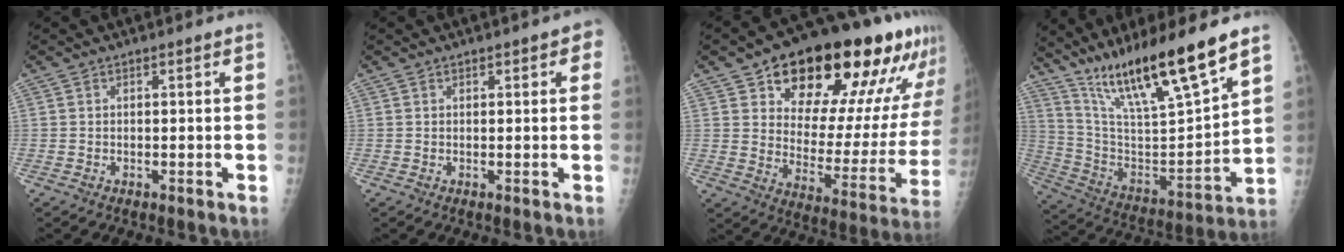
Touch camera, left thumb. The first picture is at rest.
{"total": 2.2, "force": [1.0, 1.2, 1.6], "torque": [-0.001, 0.002, 0.007]}
{"total": 27.2, "force": [16.7, 12.4, 17.5], "torque": [-0.207, -0.046, 0.241]}
{"total": 22.2, "force": [15.6, 3.0, 15.5], "torque": [-0.248, -0.060, 0.287]}